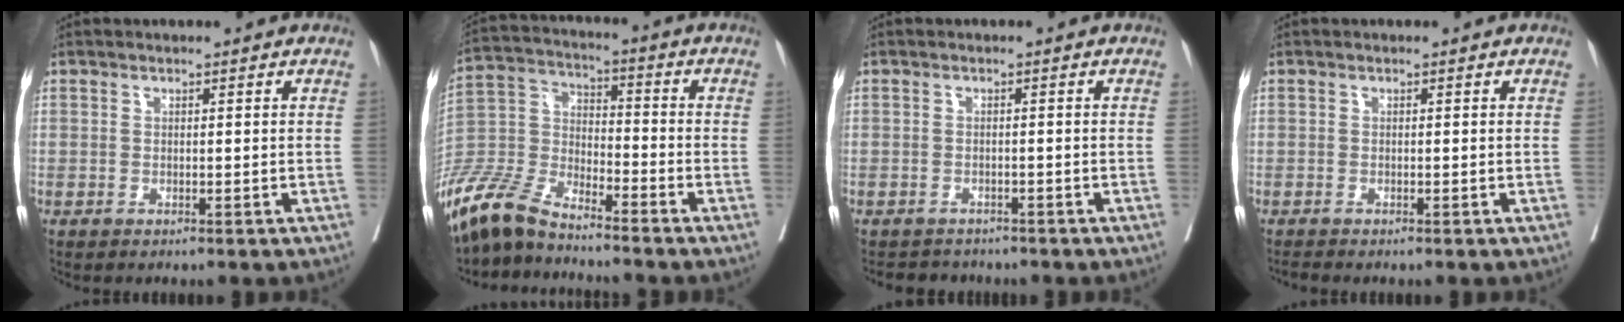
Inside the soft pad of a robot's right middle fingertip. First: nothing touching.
{"total": 11.3, "force": [-10.0, 2.7, 4.5], "torque": [-0.101, -0.004, -0.202]}
{"total": 3.6, "force": [-3.2, 1.5, 0.0], "torque": [-0.002, -0.002, -0.047]}
{"total": 0.6, "force": [-0.6, -0.2, 0.0], "torque": [-0.008, -0.006, -0.013]}